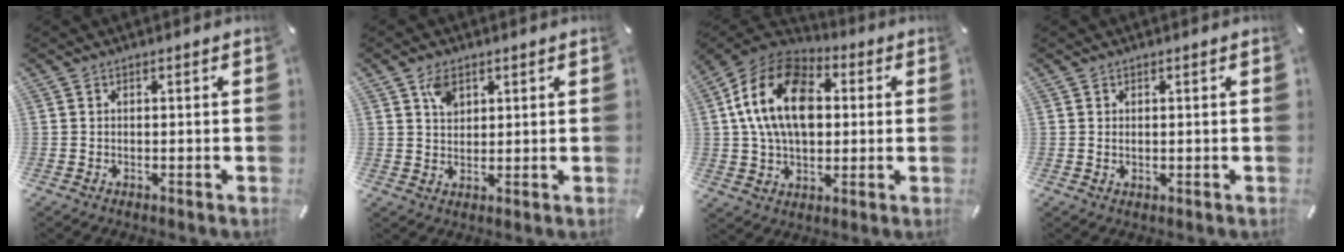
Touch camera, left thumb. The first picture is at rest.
{"total": 4.5, "force": [2.6, 3.0, 2.0], "torque": [-0.028, -0.004, 0.047]}
{"total": 18.3, "force": [2.6, 13.0, 12.6], "torque": [-0.255, 0.016, 0.041]}
{"total": 0.7, "force": [0.3, 0.4, 0.4], "torque": [-0.008, 0.004, 0.005]}